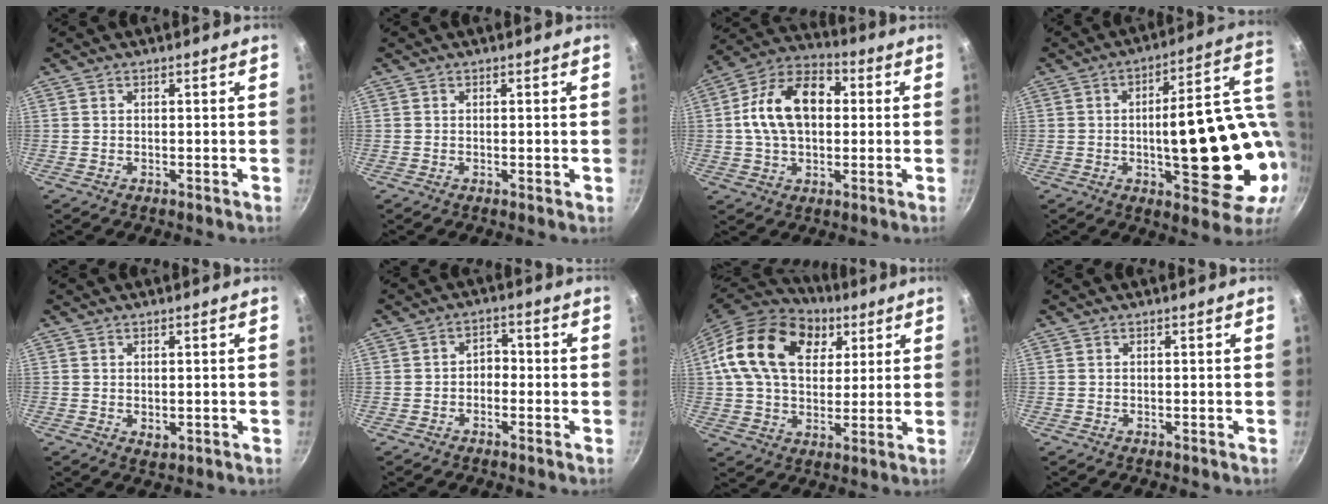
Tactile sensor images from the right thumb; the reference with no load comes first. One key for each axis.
{"total": 0.8, "fx": -0.1, "fy": 0.2, "fz": 0.8, "tx": -0.013, "ty": 0.000, "tz": -0.001}
{"total": 15.8, "fx": 1.6, "fy": 10.5, "fz": 11.6, "tx": -0.172, "ty": 0.029, "tz": 0.010}
{"total": 22.9, "fx": -0.3, "fy": 8.1, "fz": 21.5, "tx": -0.268, "ty": 0.002, "tz": 0.003}
{"total": 1.7, "fx": 0.1, "fy": 1.1, "fz": 1.3, "tx": -0.018, "ty": -0.005, "tz": 0.003}
{"total": 3.1, "fx": -1.0, "fy": 2.3, "fz": 1.8, "tx": -0.011, "ty": 0.018, "tz": -0.022}
{"total": 21.8, "fx": 7.6, "fy": 15.0, "fz": 13.8, "tx": -0.220, "ty": 0.001, "tz": 0.124}
{"total": 0.0}